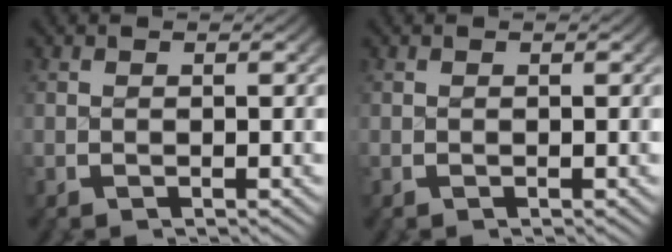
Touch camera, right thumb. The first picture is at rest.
{"total": 0.0}